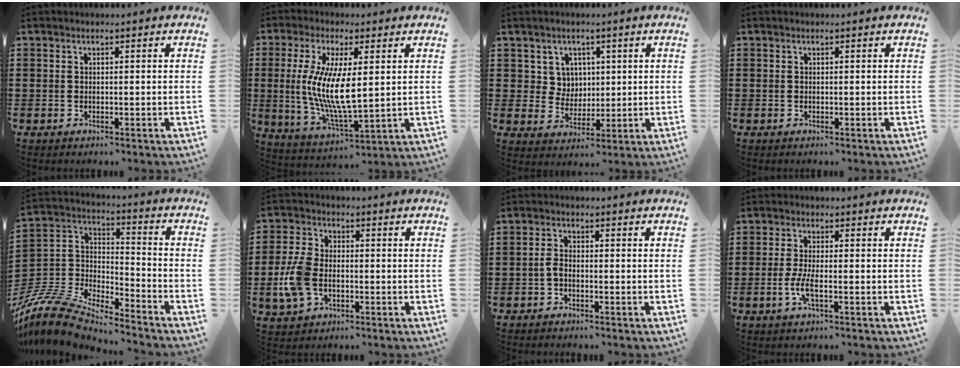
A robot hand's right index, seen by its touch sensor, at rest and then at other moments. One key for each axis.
{"total": 9.9, "fx": 1.0, "fy": 3.2, "fz": 9.2, "tx": -0.195, "ty": -0.005, "tz": 0.017}
{"total": 4.8, "fx": 1.9, "fy": 4.3, "fz": 0.8, "tx": -0.039, "ty": 0.013, "tz": 0.035}
{"total": 0.0}
{"total": 10.5, "fx": -9.8, "fy": 2.0, "fz": 3.3, "tx": -0.098, "ty": 0.003, "tz": -0.205}
{"total": 6.9, "fx": -1.7, "fy": 4.2, "fz": 5.2, "tx": -0.133, "ty": -0.001, "tz": -0.040}
{"total": 1.8, "fx": -1.0, "fy": 0.6, "fz": 1.3, "tx": -0.034, "ty": 0.001, "tz": -0.023}
{"total": 4.0, "fx": -1.5, "fy": 0.8, "fz": 3.7, "tx": -0.084, "ty": -0.006, "tz": -0.033}